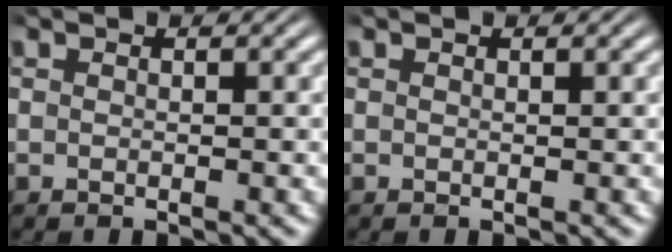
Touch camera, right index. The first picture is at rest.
{"total": 0.0}